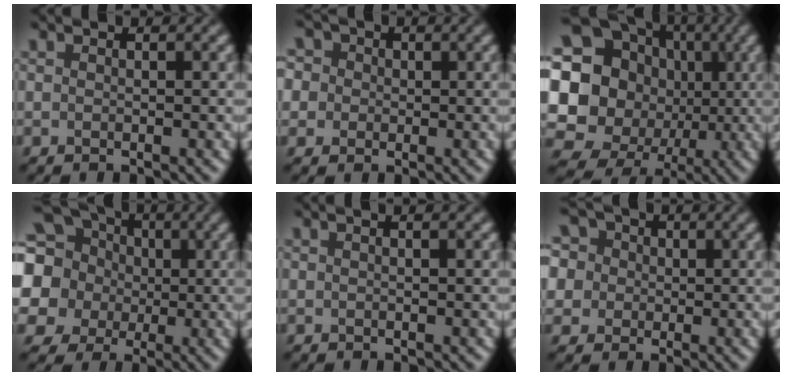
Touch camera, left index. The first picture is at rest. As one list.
[{"total": 7.8, "force": [3.1, 6.2, 3.7], "torque": [-0.056, 0.037, 0.010]}, {"total": 21.6, "force": [0.0, 19.6, 9.0], "torque": [-0.191, 0.014, -0.033]}, {"total": 17.7, "force": [2.9, 16.0, 6.9], "torque": [-0.192, 0.010, 0.001]}, {"total": 1.4, "force": [0.7, 0.4, 1.1], "torque": [-0.013, -0.001, 0.002]}, {"total": 10.7, "force": [4.3, 8.2, 5.5], "torque": [-0.103, 0.042, 0.037]}]